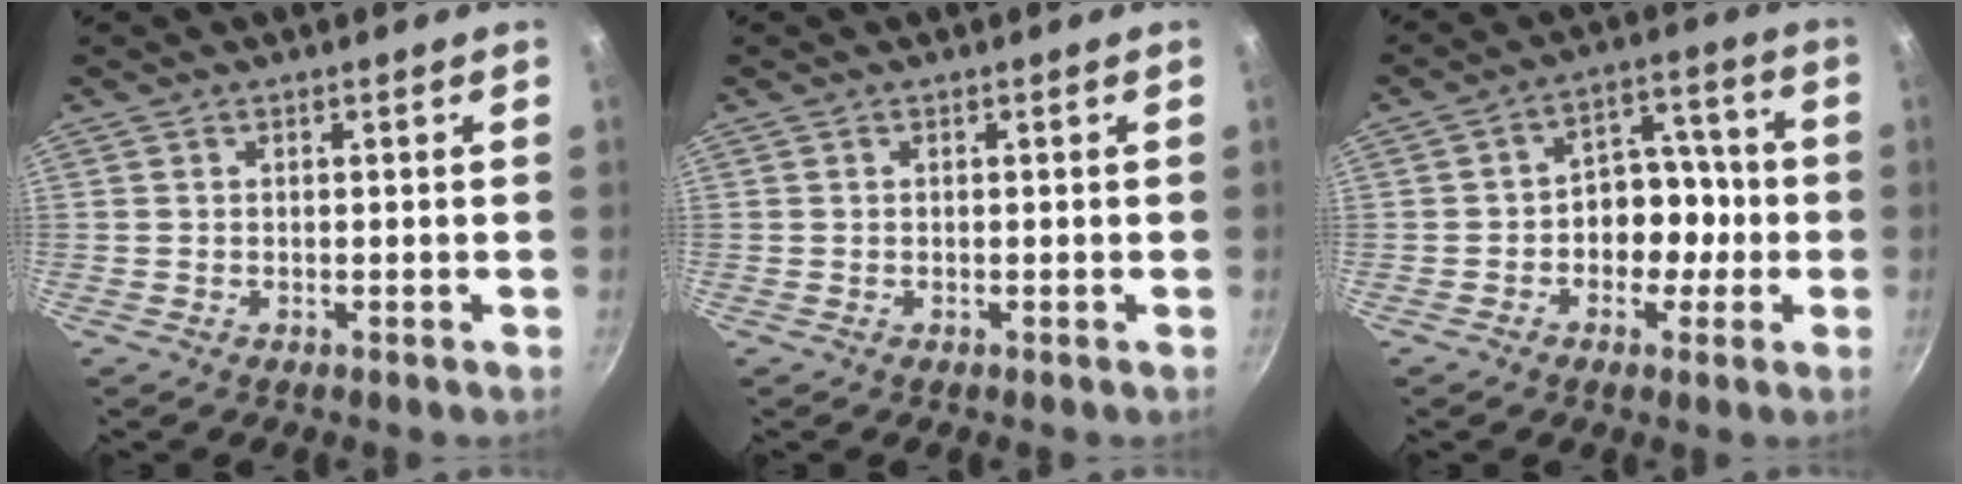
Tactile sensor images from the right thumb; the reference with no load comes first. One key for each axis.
{"total": 0.0}
{"total": 9.4, "fx": -2.0, "fy": 7.2, "fz": 5.7, "tx": -0.017, "ty": 0.039, "tz": -0.037}